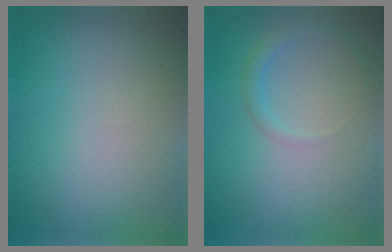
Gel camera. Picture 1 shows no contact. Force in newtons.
{"total": 1.5, "press": 1.5, "slide": 0.2}